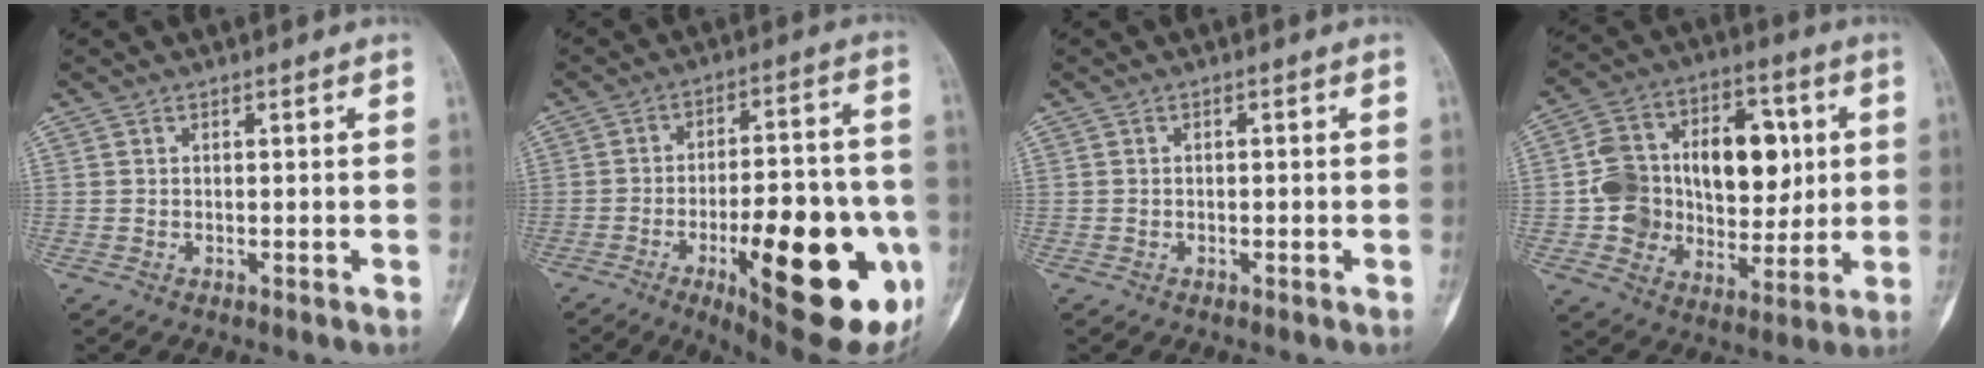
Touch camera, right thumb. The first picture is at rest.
{"total": 28.2, "force": [-8.8, 9.9, 25.0], "torque": [-0.288, 0.011, -0.104]}
{"total": 0.0}
{"total": 20.9, "force": [2.0, 14.9, 14.6], "torque": [-0.194, 0.022, 0.045]}